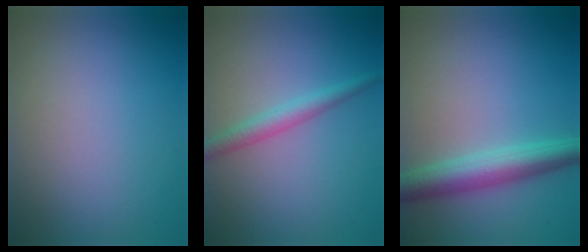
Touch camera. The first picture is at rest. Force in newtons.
{"total": 2.3, "press": 2.3, "slide": 0.0}
{"total": 4.6, "press": 4.6, "slide": 0.0}